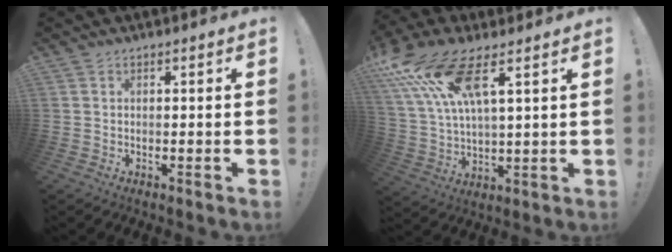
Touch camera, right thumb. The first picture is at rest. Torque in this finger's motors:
{"motor_torque": [0.99, 4.02, 2.05, 0.72, 0.57]}